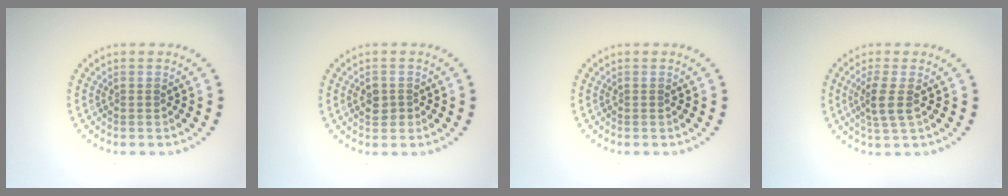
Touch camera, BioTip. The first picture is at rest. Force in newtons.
{"total": 1.7, "press": 1.6, "slide": 0.3}
{"total": 0.0}
{"total": 2.4, "press": 1.9, "slide": 1.5}